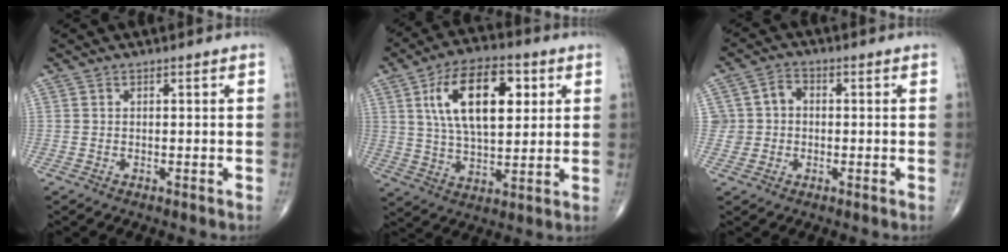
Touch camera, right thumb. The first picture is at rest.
{"total": 16.8, "force": [5.1, 8.4, 13.7], "torque": [-0.210, -0.004, 0.089]}
{"total": 5.1, "force": [-0.1, 4.8, 1.6], "torque": [-0.007, 0.018, -0.007]}